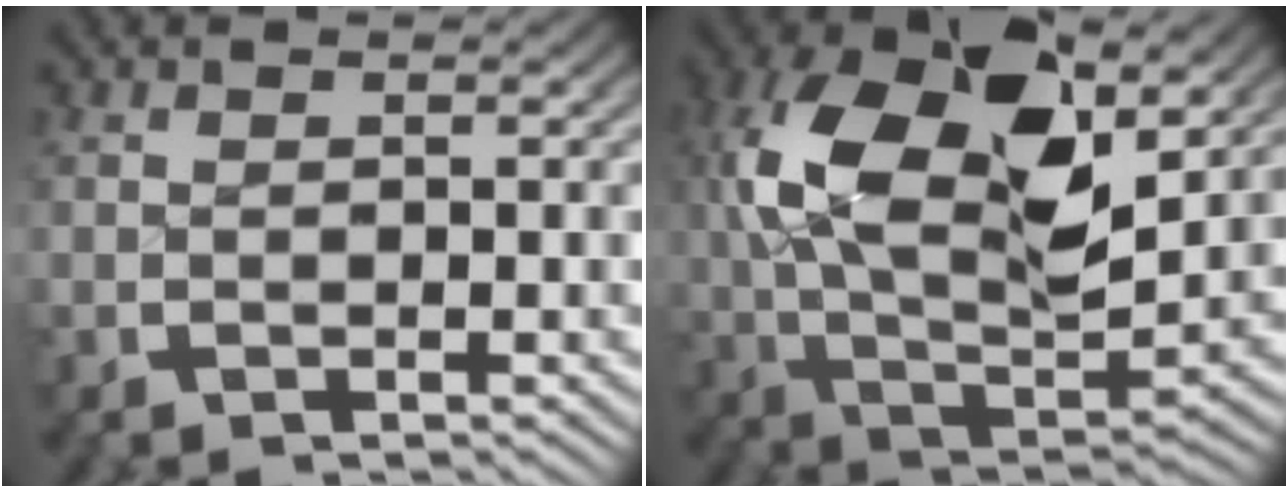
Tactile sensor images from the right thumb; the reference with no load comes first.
{"total": 15.7, "force": [2.2, 9.1, 12.6], "torque": [-0.260, -0.038, 0.048]}